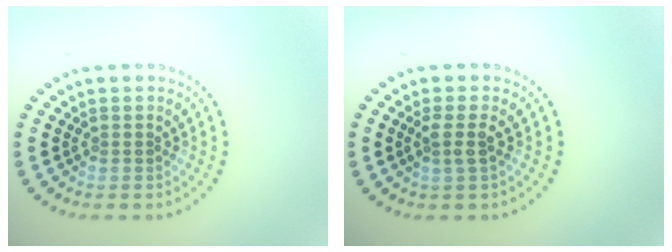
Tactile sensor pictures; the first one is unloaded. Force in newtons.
{"total": 1.5, "press": 1.2, "slide": 0.9}